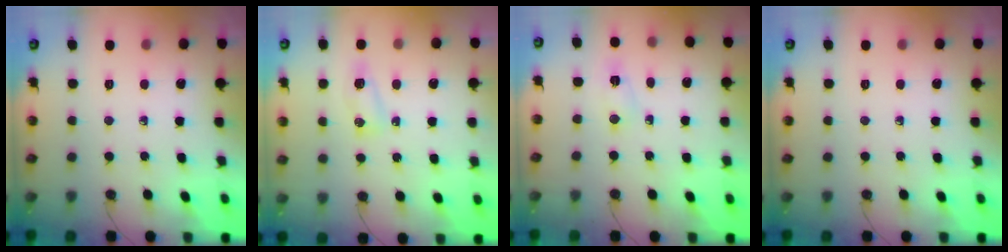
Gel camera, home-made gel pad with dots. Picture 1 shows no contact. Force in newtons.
{"total": 5.1, "press": 5.1, "slide": 0.6}
{"total": 2.3, "press": 2.2, "slide": 0.6}
{"total": 0.0}